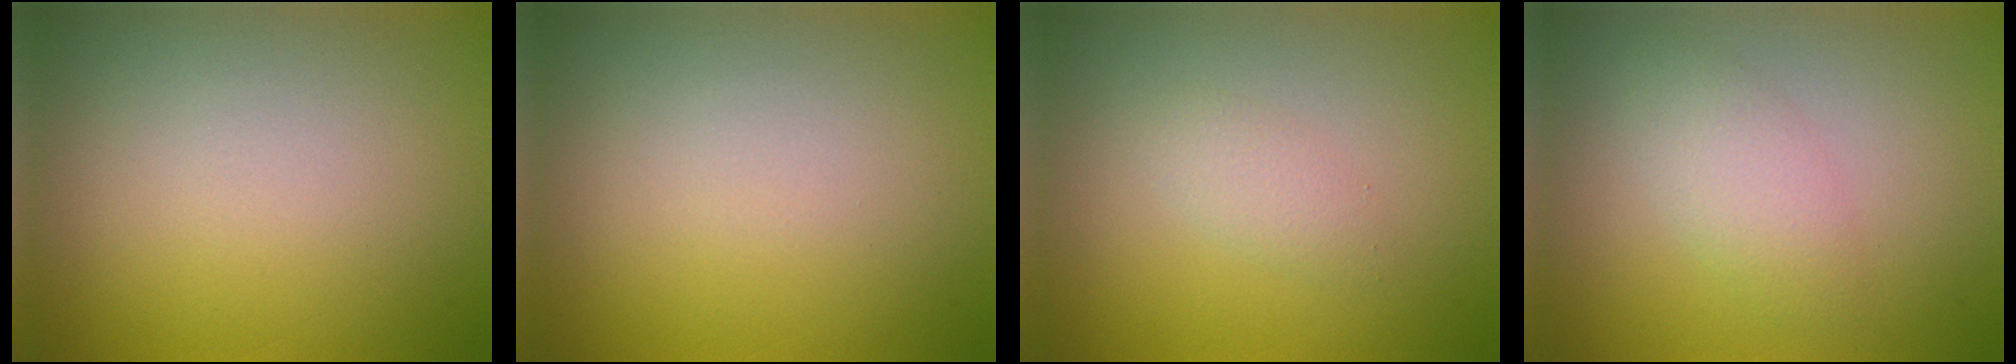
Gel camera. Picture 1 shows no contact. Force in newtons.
{"total": 0.0}
{"total": 1.3, "press": 1.3, "slide": 0.1}
{"total": 2.4, "press": 2.4, "slide": 0.1}